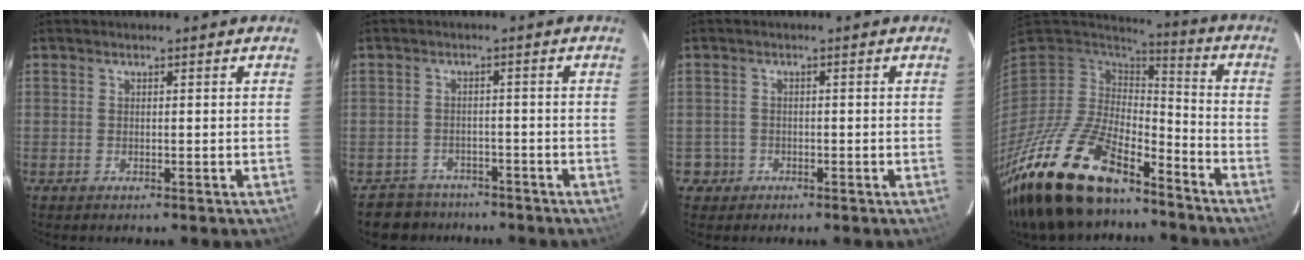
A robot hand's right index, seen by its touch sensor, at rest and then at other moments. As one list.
[{"total": 6.0, "force": [-4.6, 3.9, -0.3], "torque": [-0.007, 0.027, -0.072]}, {"total": 2.8, "force": [-1.1, 2.6, -0.1], "torque": [0.001, 0.017, -0.015]}, {"total": 27.6, "force": [-19.8, 10.5, 16.2], "torque": [-0.338, -0.038, -0.337]}]